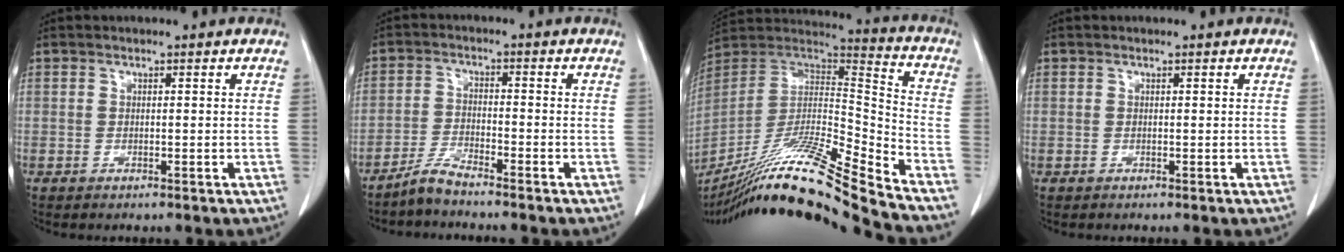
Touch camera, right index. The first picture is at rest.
{"total": 3.6, "force": [-3.4, 0.2, 1.2], "torque": [-0.026, -0.010, -0.068]}
{"total": 23.8, "force": [-19.4, -1.5, 13.6], "torque": [-0.247, -0.016, -0.350]}
{"total": 0.0}